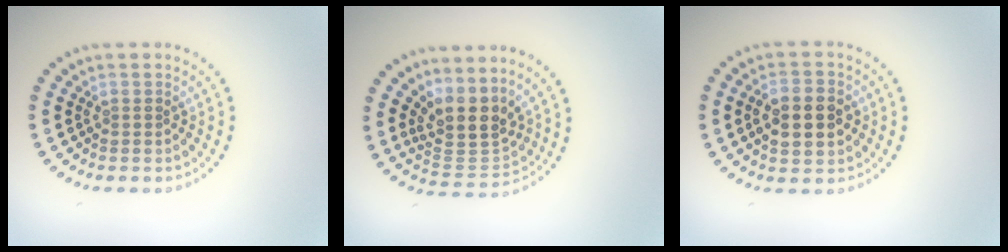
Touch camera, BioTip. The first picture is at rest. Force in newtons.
{"total": 4.1, "press": 3.4, "slide": 2.4}
{"total": 5.2, "press": 5.2, "slide": 0.2}